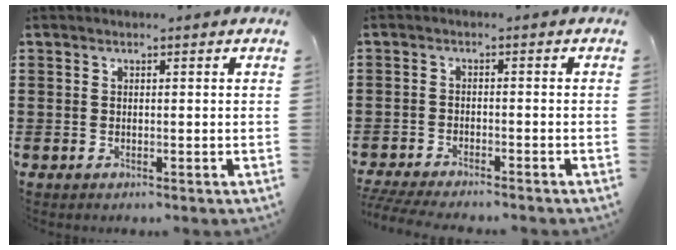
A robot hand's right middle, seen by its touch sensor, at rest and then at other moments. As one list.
[{"total": 3.1, "force": [-3.0, 0.0, 0.7], "torque": [-0.025, -0.007, -0.067]}]